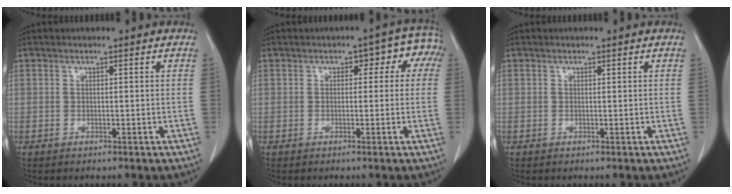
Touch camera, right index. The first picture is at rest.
{"total": 5.5, "force": [1.0, 3.2, 4.3], "torque": [-0.035, 0.042, 0.007]}
{"total": 0.0}